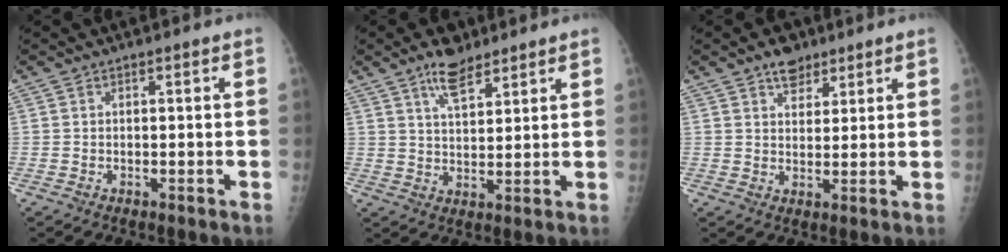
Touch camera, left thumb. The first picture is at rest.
{"total": 6.4, "force": [4.7, 2.6, 3.6], "torque": [-0.046, -0.028, 0.082]}
{"total": 4.8, "force": [3.4, 2.9, 1.9], "torque": [-0.005, -0.019, 0.054]}